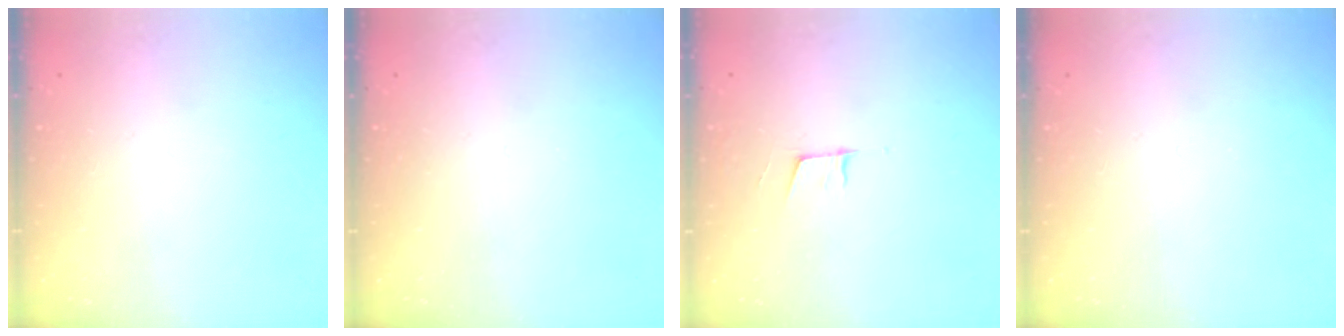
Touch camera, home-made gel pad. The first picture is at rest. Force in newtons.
{"total": 0.0}
{"total": 5.1, "press": 4.3, "slide": 2.6}
{"total": 0.0}